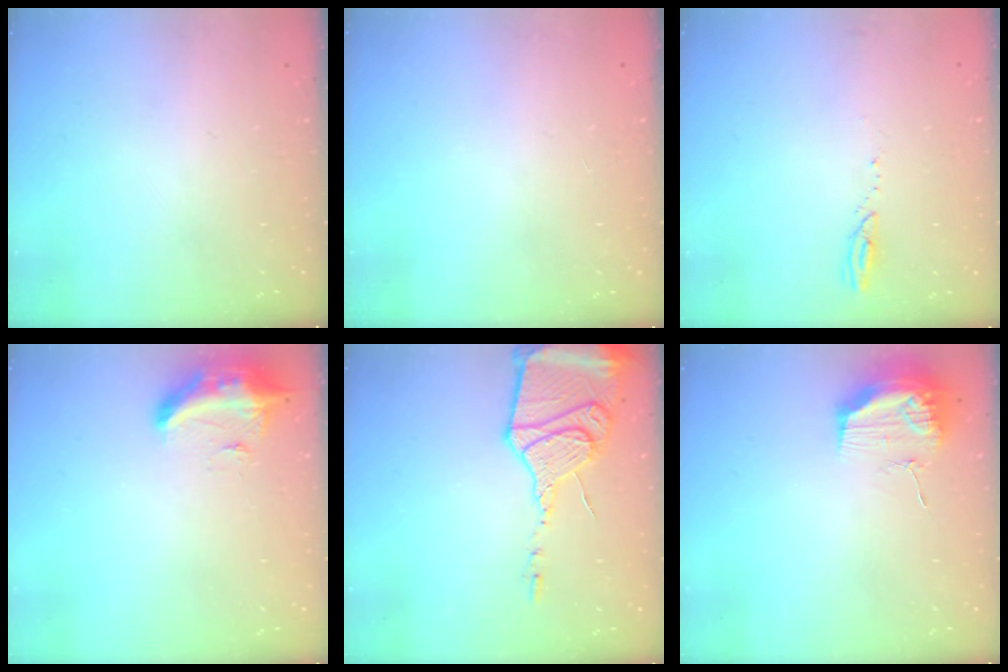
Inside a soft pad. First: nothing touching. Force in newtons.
{"total": 0.0}
{"total": 2.4, "press": 2.4, "slide": 0.3}
{"total": 9.5, "press": 9.4, "slide": 1.2}
{"total": 16.9, "press": 16.8, "slide": 1.6}
{"total": 12.3, "press": 12.3, "slide": 1.1}